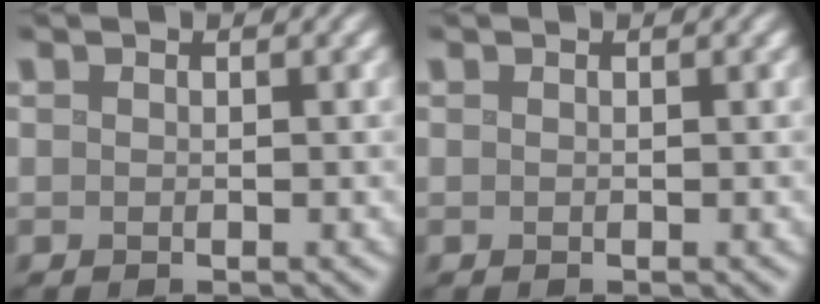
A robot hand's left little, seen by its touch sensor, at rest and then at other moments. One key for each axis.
{"total": 0.0}